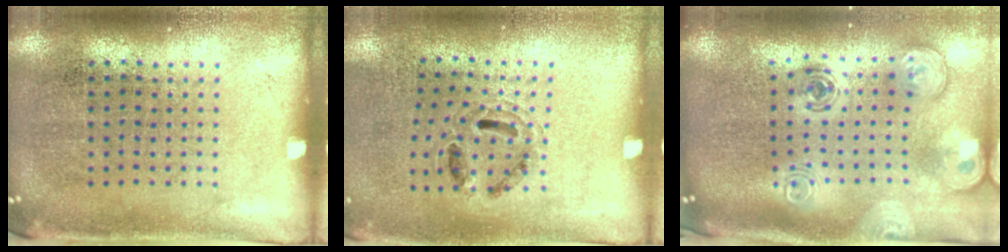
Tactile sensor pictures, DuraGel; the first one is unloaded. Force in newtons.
{"total": 0.9, "press": 0.8, "slide": 0.3}
{"total": 3.0, "press": 2.1, "slide": 2.1}